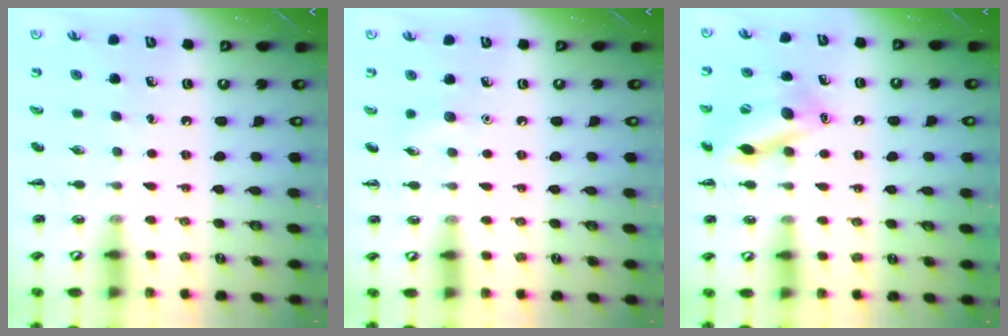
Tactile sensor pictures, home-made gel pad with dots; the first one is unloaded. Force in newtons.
{"total": 4.2, "press": 4.0, "slide": 1.3}
{"total": 14.8, "press": 14.6, "slide": 2.5}